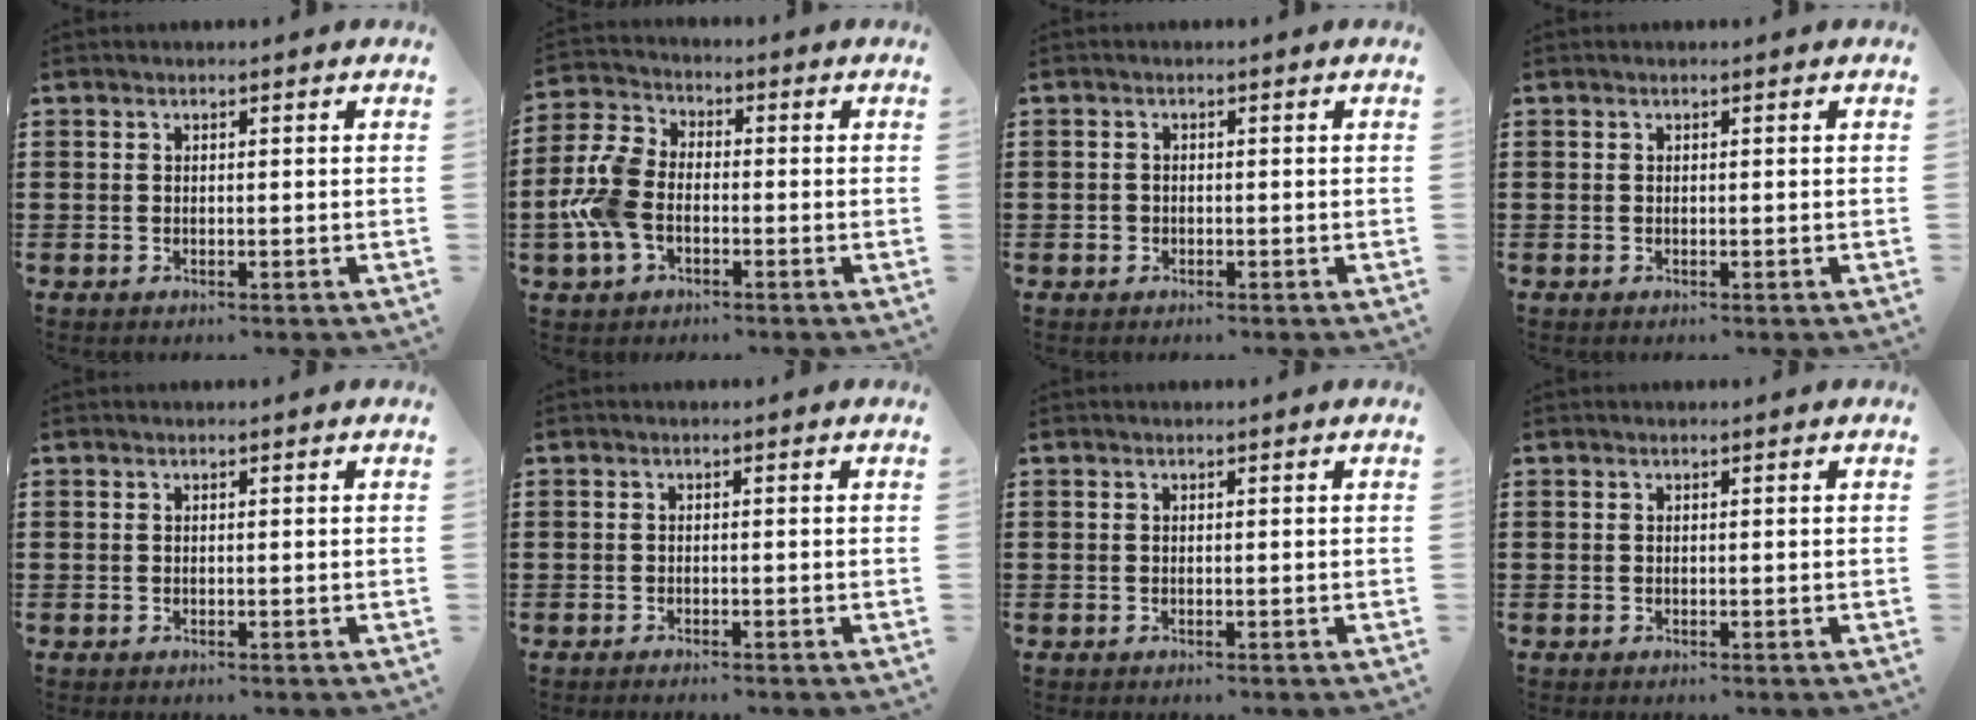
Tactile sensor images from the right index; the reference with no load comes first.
{"total": 8.0, "force": [-2.0, 5.0, 5.9], "torque": [-0.160, -0.003, -0.045]}
{"total": 0.8, "force": [-0.4, 0.6, 0.2], "torque": [-0.006, 0.001, -0.008]}
{"total": 0.0}
{"total": 0.0}
{"total": 0.8, "force": [-0.7, -0.2, 0.1], "torque": [-0.004, -0.005, -0.014]}
{"total": 0.0}
{"total": 0.0}